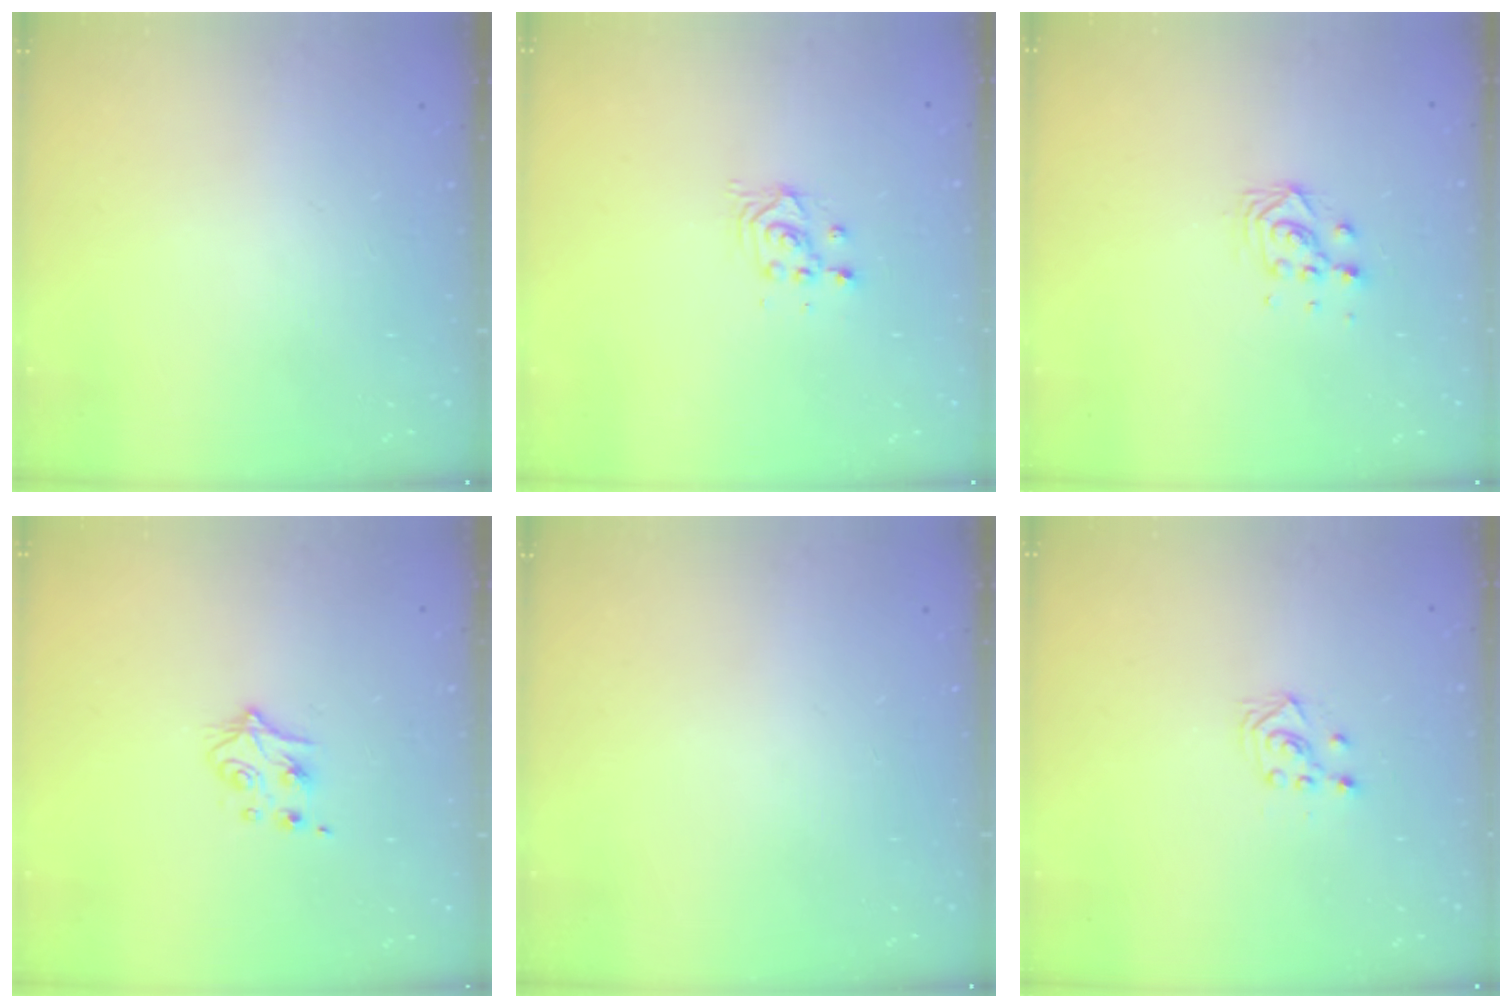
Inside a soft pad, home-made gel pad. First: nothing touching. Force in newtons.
{"total": 2.8, "press": 2.8, "slide": 0.1}
{"total": 5.3, "press": 5.2, "slide": 0.2}
{"total": 5.0, "press": 4.9, "slide": 0.6}
{"total": 0.0}
{"total": 3.1, "press": 3.1, "slide": 0.8}